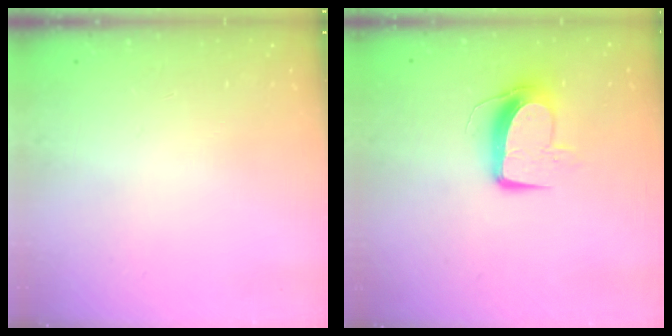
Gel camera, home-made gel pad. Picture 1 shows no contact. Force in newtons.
{"total": 9.8, "press": 9.7, "slide": 0.7}